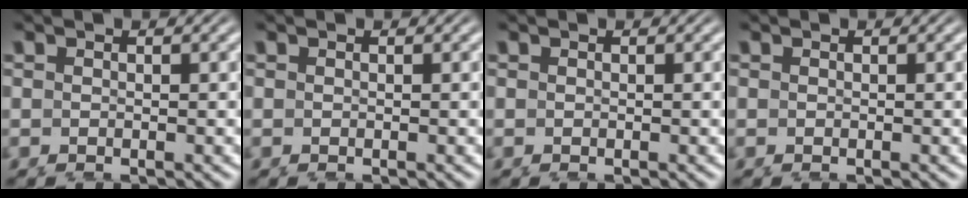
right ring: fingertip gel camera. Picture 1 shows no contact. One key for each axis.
{"total": 0.0}
{"total": 0.0}
{"total": 0.0}